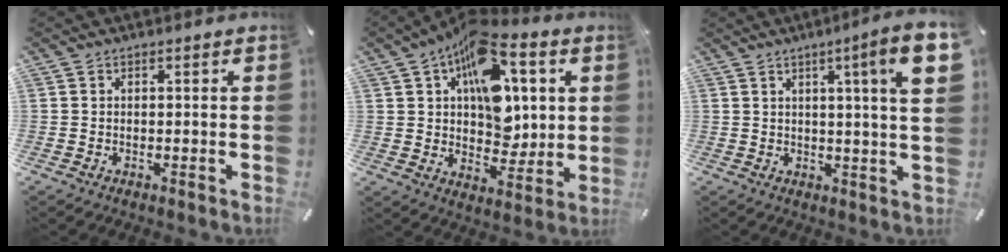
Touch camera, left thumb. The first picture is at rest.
{"total": 16.9, "force": [6.2, 10.7, 11.5], "torque": [-0.160, -0.031, 0.112]}
{"total": 10.4, "force": [3.9, 0.1, 9.6], "torque": [-0.142, -0.016, 0.054]}